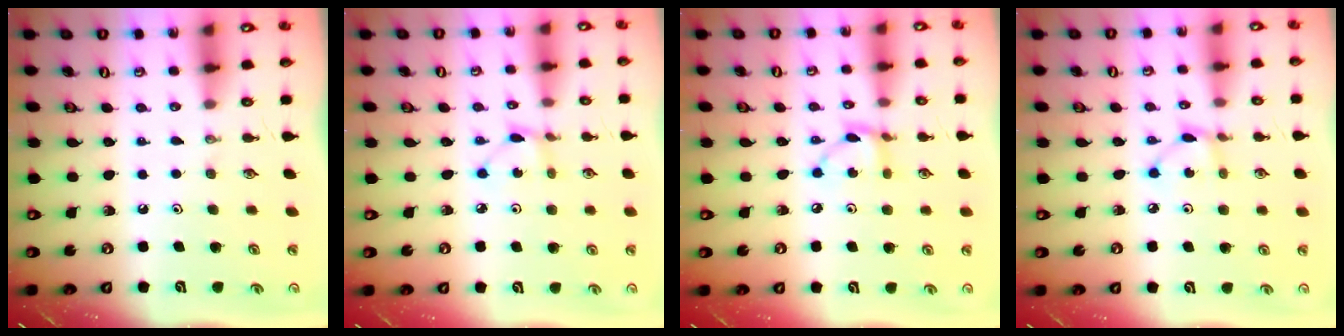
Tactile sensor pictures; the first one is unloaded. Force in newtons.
{"total": 2.2, "press": 2.2, "slide": 0.3}
{"total": 5.2, "press": 5.2, "slide": 0.3}
{"total": 3.9, "press": 3.9, "slide": 0.2}